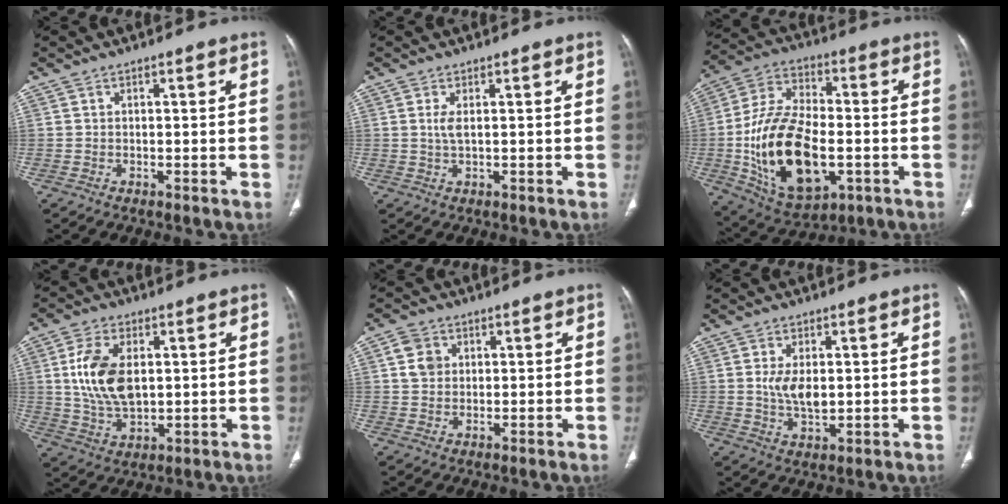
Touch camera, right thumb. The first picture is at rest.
{"total": 2.0, "force": [0.4, 0.6, 1.9], "torque": [-0.049, -0.001, 0.014]}
{"total": 22.4, "force": [-4.2, 12.4, 18.2], "torque": [-0.329, 0.011, -0.058]}
{"total": 12.1, "force": [2.0, 7.0, 9.6], "torque": [-0.182, -0.008, 0.044]}
{"total": 4.4, "force": [1.2, 3.7, 2.1], "torque": [-0.026, 0.002, 0.022]}
{"total": 5.9, "force": [0.7, 3.0, 5.0], "torque": [-0.093, -0.011, 0.017]}